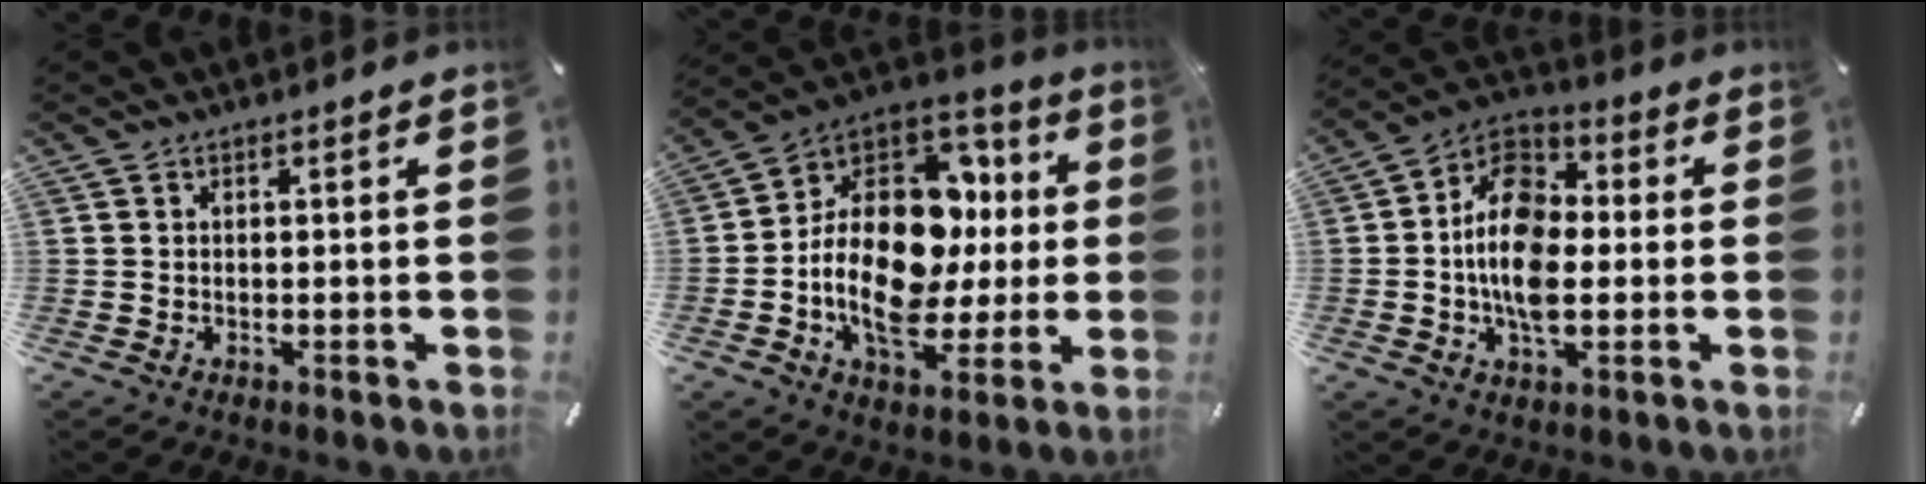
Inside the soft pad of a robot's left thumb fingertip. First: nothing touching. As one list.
[{"total": 23.4, "force": [-1.1, 16.0, 17.0], "torque": [-0.320, -0.006, -0.010]}, {"total": 14.2, "force": [-1.7, 9.3, 10.6], "torque": [-0.207, 0.011, -0.031]}]